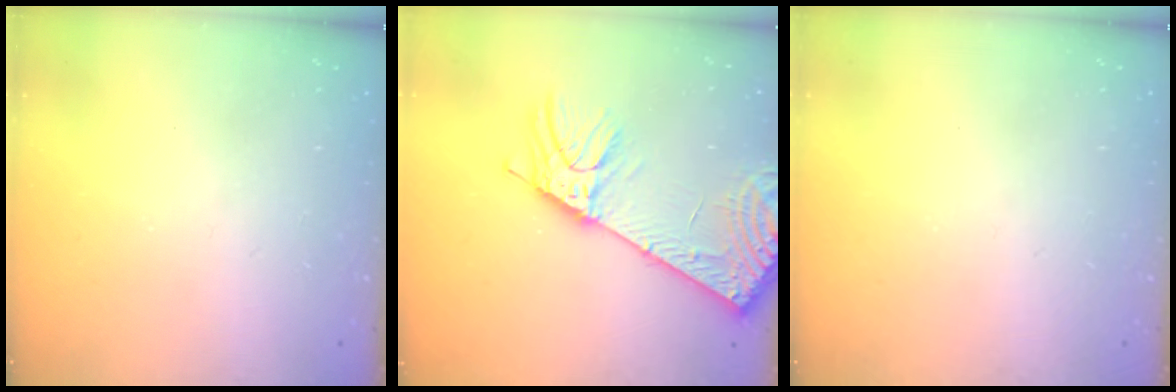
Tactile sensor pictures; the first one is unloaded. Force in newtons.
{"total": 13.3, "press": 13.0, "slide": 3.0}
{"total": 0.0}